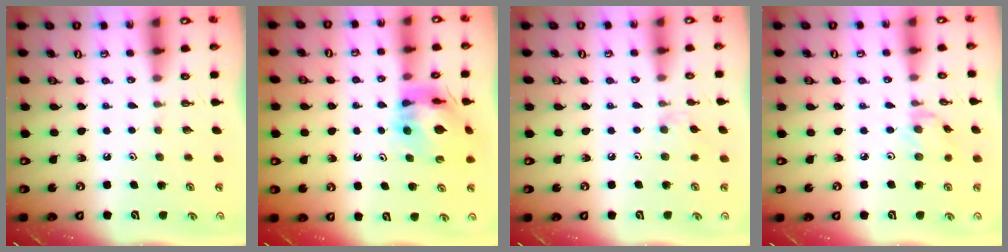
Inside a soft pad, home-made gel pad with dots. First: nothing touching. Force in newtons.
{"total": 12.6, "press": 12.6, "slide": 1.5}
{"total": 7.3, "press": 7.2, "slide": 0.7}
{"total": 3.0, "press": 2.9, "slide": 0.4}